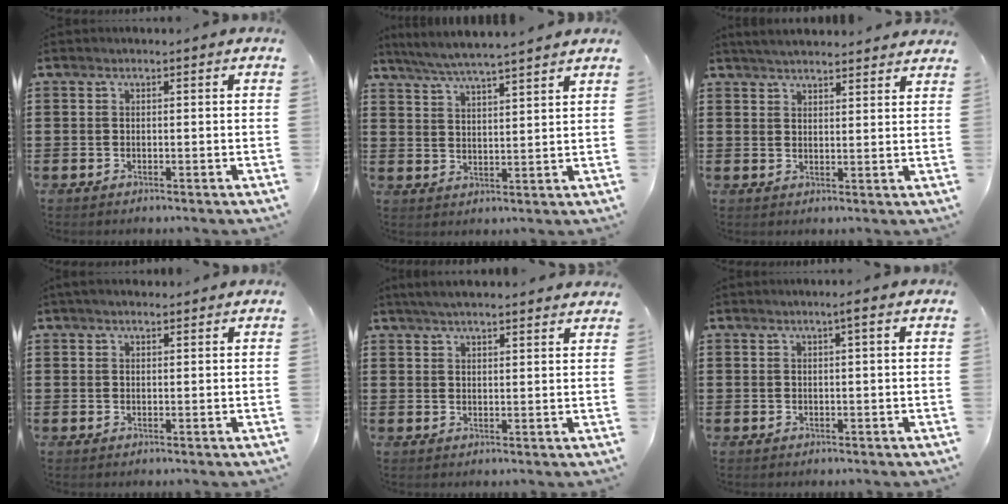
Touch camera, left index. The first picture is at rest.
{"total": 5.1, "force": [4.6, -0.4, 2.0], "torque": [-0.052, -0.021, 0.081]}
{"total": 3.5, "force": [3.5, 0.0, 0.6], "torque": [-0.020, -0.007, 0.065]}
{"total": 1.4, "force": [1.2, 0.5, 0.6], "torque": [-0.013, 0.004, 0.021]}
{"total": 3.6, "force": [3.3, 0.1, 1.3], "torque": [-0.033, 0.000, 0.062]}
{"total": 1.2, "force": [0.5, -0.1, 1.1], "torque": [-0.019, 0.000, 0.009]}